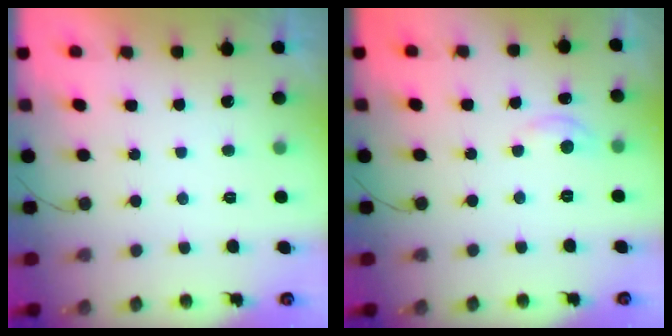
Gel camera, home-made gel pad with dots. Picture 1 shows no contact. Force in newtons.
{"total": 2.9, "press": 2.8, "slide": 0.4}